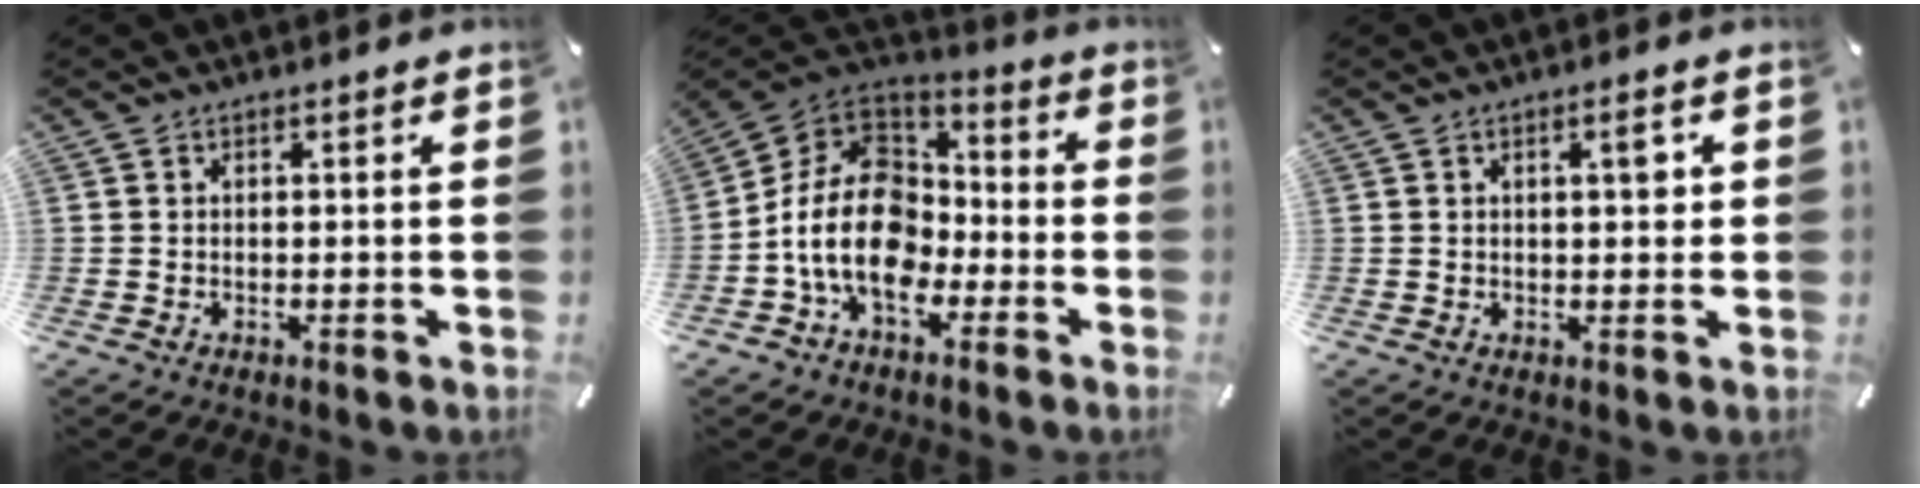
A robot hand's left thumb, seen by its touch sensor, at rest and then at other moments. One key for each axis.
{"total": 16.7, "fx": -6.3, "fy": 11.7, "fz": 10.0, "tx": -0.214, "ty": 0.031, "tz": -0.117}
{"total": 4.0, "fx": 1.1, "fy": 1.5, "fz": 3.5, "tx": -0.047, "ty": -0.001, "tz": 0.010}